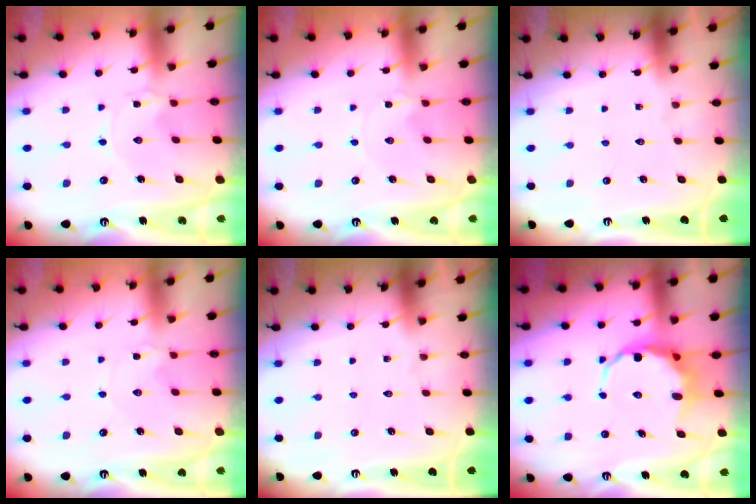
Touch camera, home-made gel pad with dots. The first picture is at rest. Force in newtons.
{"total": 0.0}
{"total": 0.0}
{"total": 0.9, "press": 0.9, "slide": 0.1}
{"total": 0.0}
{"total": 8.6, "press": 8.4, "slide": 2.1}